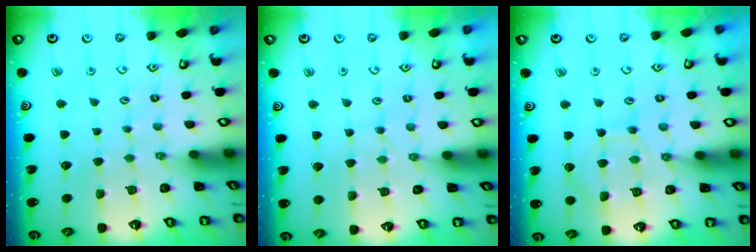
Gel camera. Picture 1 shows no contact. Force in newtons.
{"total": 3.6, "press": 3.6, "slide": 0.4}
{"total": 9.9, "press": 9.8, "slide": 1.2}